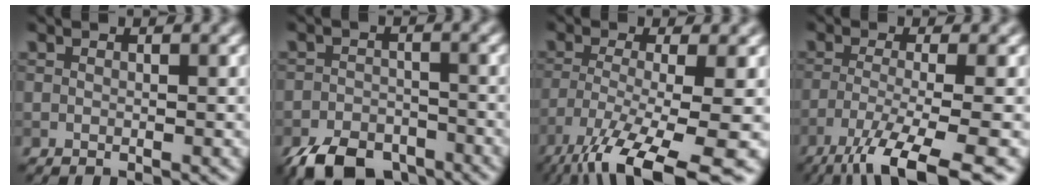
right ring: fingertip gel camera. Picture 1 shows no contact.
{"total": 6.5, "force": [-4.8, 3.3, 2.9], "torque": [-0.047, -0.012, -0.083]}
{"total": 12.0, "force": [-7.6, 2.7, 8.8], "torque": [-0.159, -0.020, -0.129]}
{"total": 8.4, "force": [-5.1, 1.8, 6.5], "torque": [-0.097, -0.008, -0.101]}